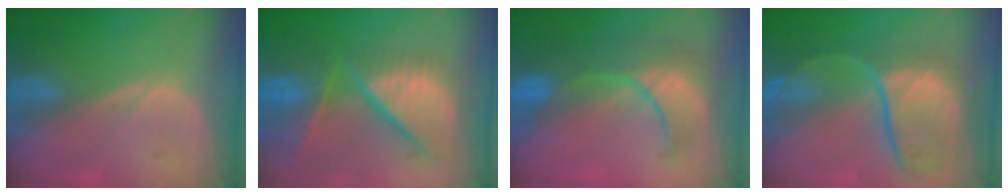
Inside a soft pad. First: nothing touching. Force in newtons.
{"total": 12.4, "press": 10.2, "slide": 7.0}
{"total": 8.9, "press": 8.5, "slide": 2.6}
{"total": 10.5, "press": 9.6, "slide": 4.1}